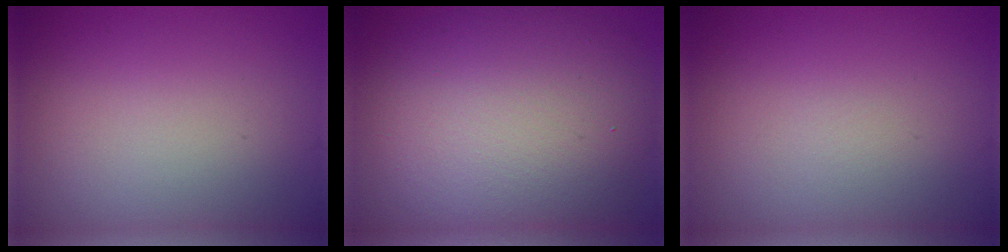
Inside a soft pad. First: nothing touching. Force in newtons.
{"total": 12.1, "press": 12.1, "slide": 0.6}
{"total": 0.0}